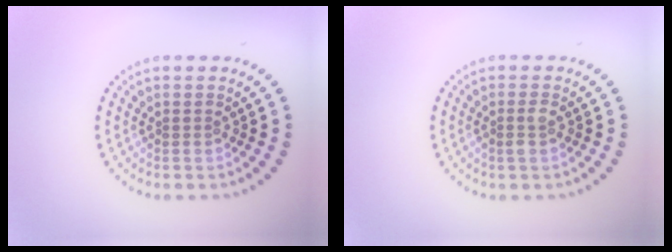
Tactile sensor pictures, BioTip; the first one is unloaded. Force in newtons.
{"total": 1.2, "press": 1.1, "slide": 0.5}